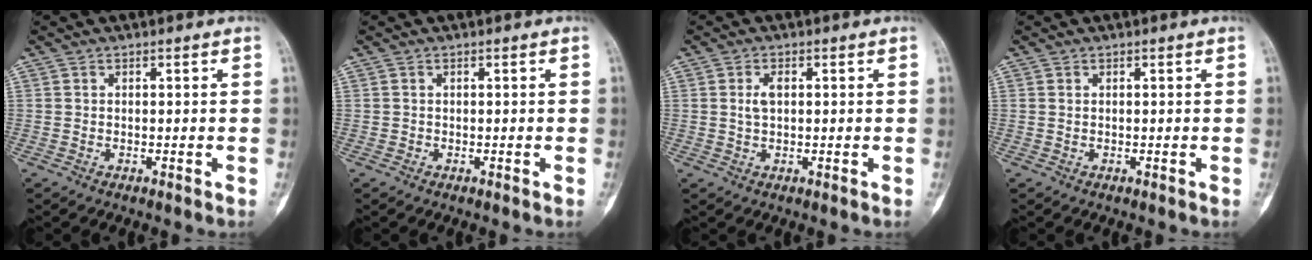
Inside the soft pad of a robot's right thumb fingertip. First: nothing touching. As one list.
[{"total": 0.0}, {"total": 2.5, "force": [0.5, 1.4, 2.1], "torque": [-0.040, 0.003, 0.011]}, {"total": 0.0}]